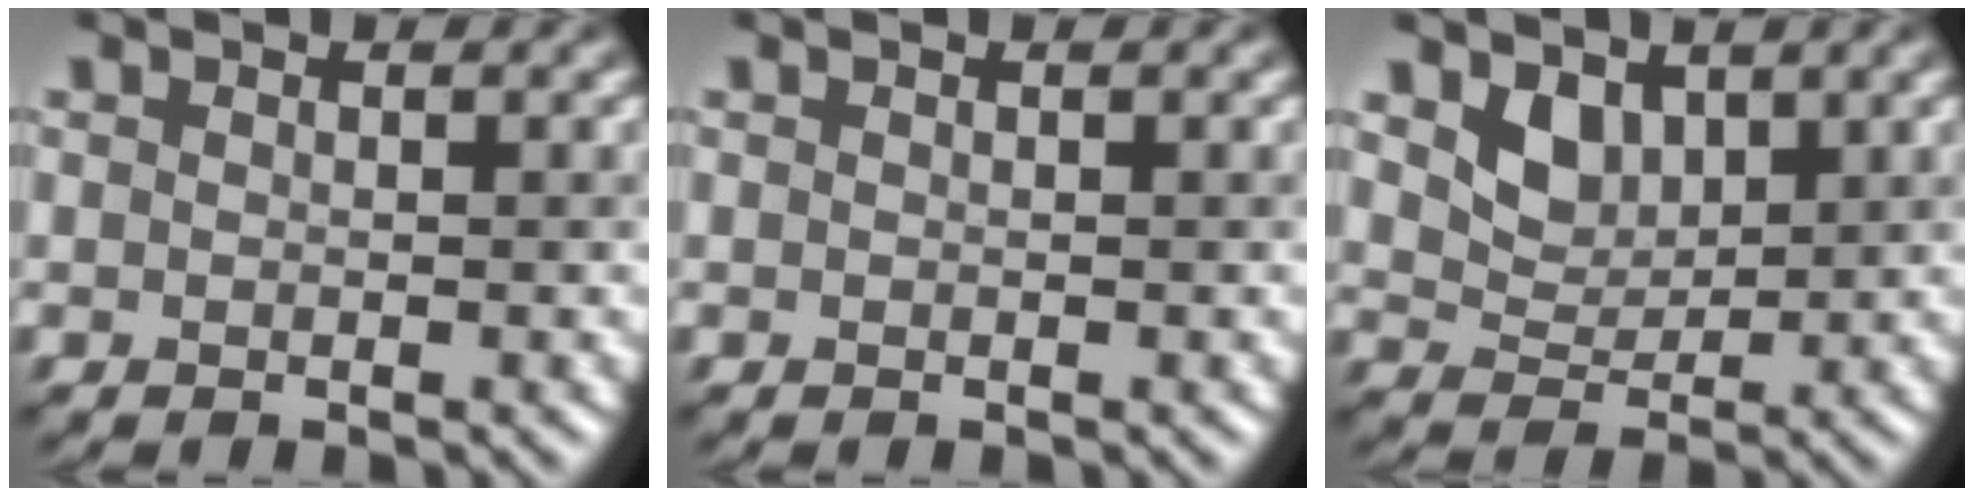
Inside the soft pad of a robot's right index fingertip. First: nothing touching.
{"total": 0.0}
{"total": 2.8, "force": [1.6, 1.9, 1.3], "torque": [-0.031, -0.012, 0.030]}